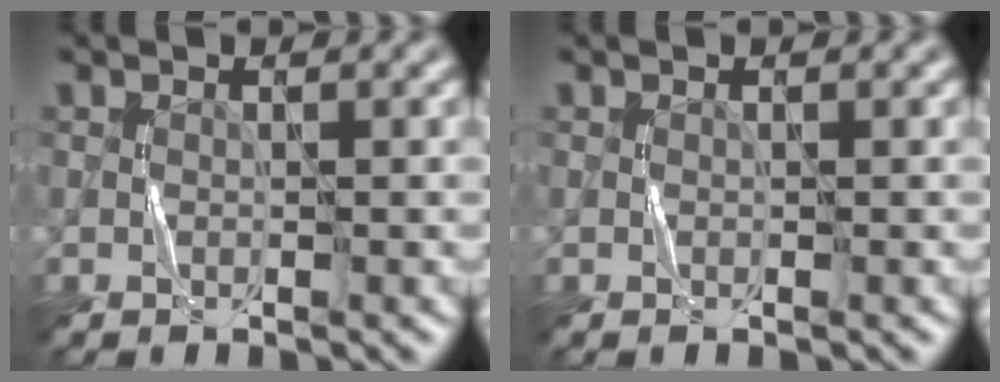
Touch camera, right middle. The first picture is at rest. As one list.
[{"total": 0.0}]